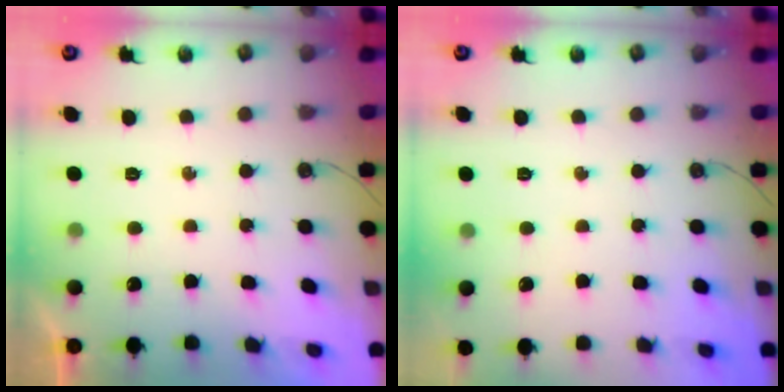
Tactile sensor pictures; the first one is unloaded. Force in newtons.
{"total": 0.0}